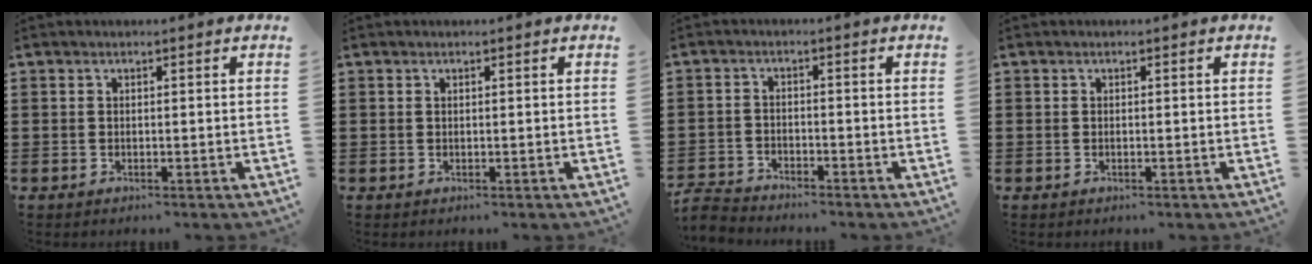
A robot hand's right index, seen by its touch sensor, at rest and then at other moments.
{"total": 0.0}
{"total": 3.0, "force": [-3.0, 0.2, 0.2], "torque": [-0.015, -0.004, -0.065]}
{"total": 0.0}